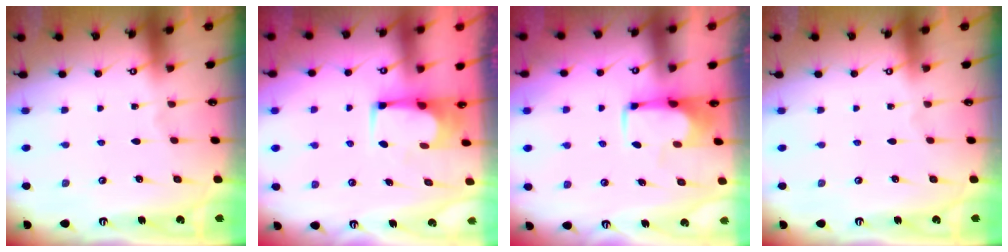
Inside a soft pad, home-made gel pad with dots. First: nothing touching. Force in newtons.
{"total": 2.2, "press": 2.2, "slide": 0.1}
{"total": 1.4, "press": 1.3, "slide": 0.5}
{"total": 0.0}